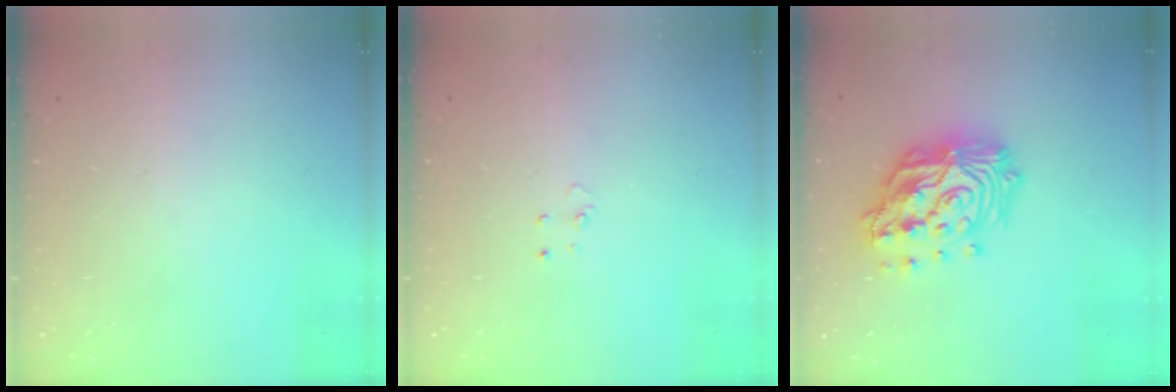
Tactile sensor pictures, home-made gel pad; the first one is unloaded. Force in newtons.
{"total": 2.7, "press": 2.7, "slide": 0.2}
{"total": 21.5, "press": 21.3, "slide": 2.7}